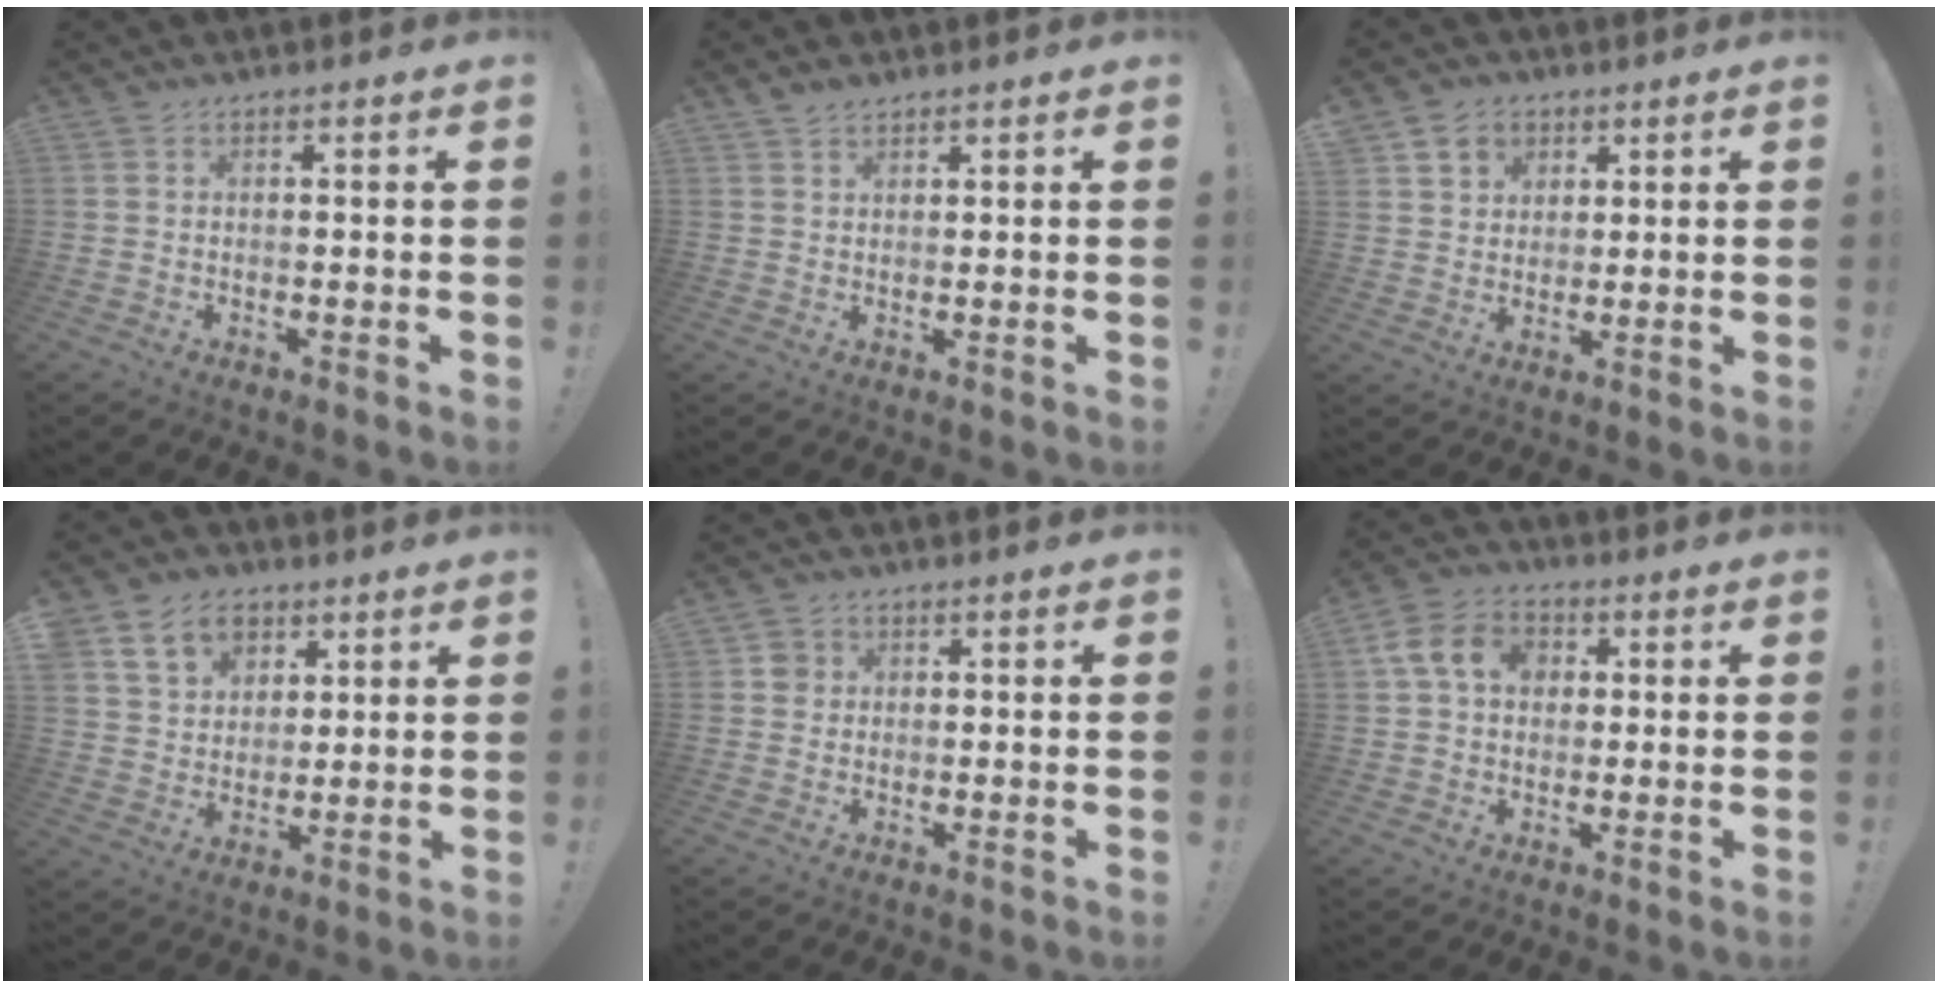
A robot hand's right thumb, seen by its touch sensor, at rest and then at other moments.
{"total": 2.3, "force": [2.0, 0.8, 0.8], "torque": [-0.014, -0.010, 0.037]}
{"total": 6.8, "force": [3.3, 5.7, 1.4], "torque": [-0.021, -0.017, 0.067]}
{"total": 12.6, "force": [6.4, 9.6, 5.1], "torque": [-0.074, -0.026, 0.126]}
{"total": 3.0, "force": [0.6, 2.8, 0.7], "torque": [-0.003, 0.004, 0.011]}
{"total": 11.4, "force": [2.6, 8.6, 6.9], "torque": [-0.122, 0.017, 0.051]}